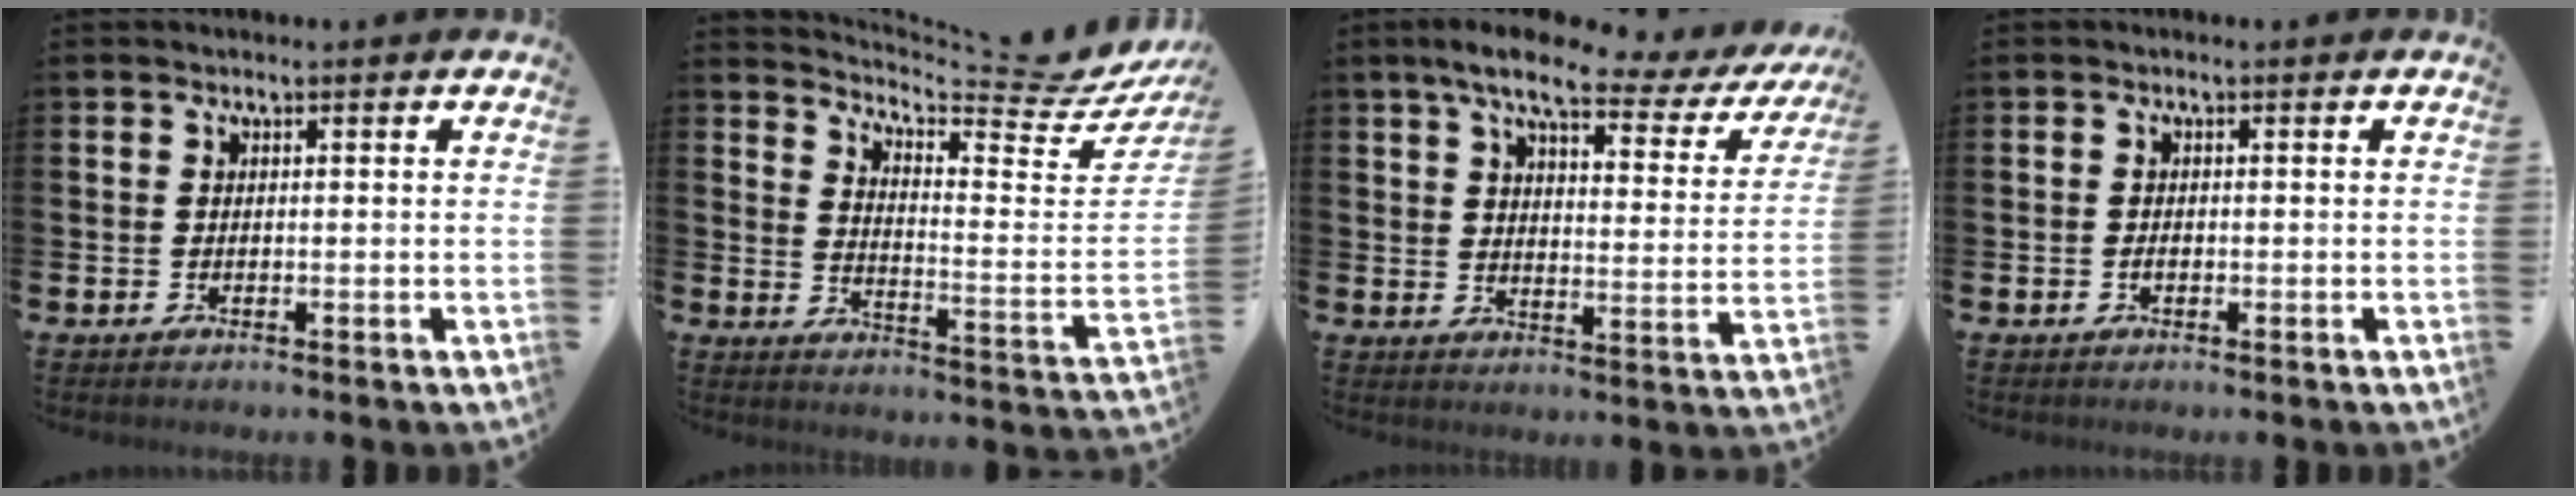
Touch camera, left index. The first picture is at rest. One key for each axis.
{"total": 6.0, "fx": 5.4, "fy": 0.6, "fz": 2.5, "tx": -0.057, "ty": -0.062, "tz": 0.083}
{"total": 7.5, "fx": 5.7, "fy": 2.0, "fz": 4.4, "tx": -0.097, "ty": -0.028, "tz": 0.089}
{"total": 0.7, "fx": -0.3, "fy": 0.4, "fz": 0.5, "tx": -0.013, "ty": 0.002, "tz": -0.005}